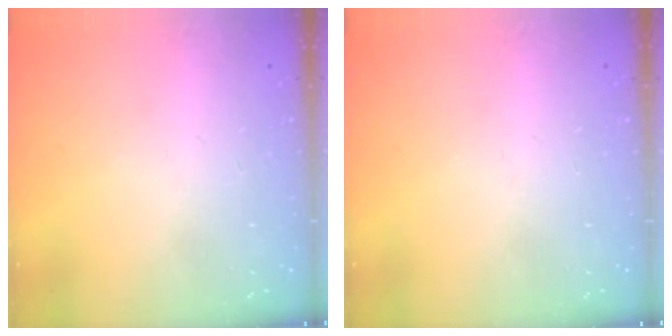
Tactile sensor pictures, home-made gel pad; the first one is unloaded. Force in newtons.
{"total": 0.0}